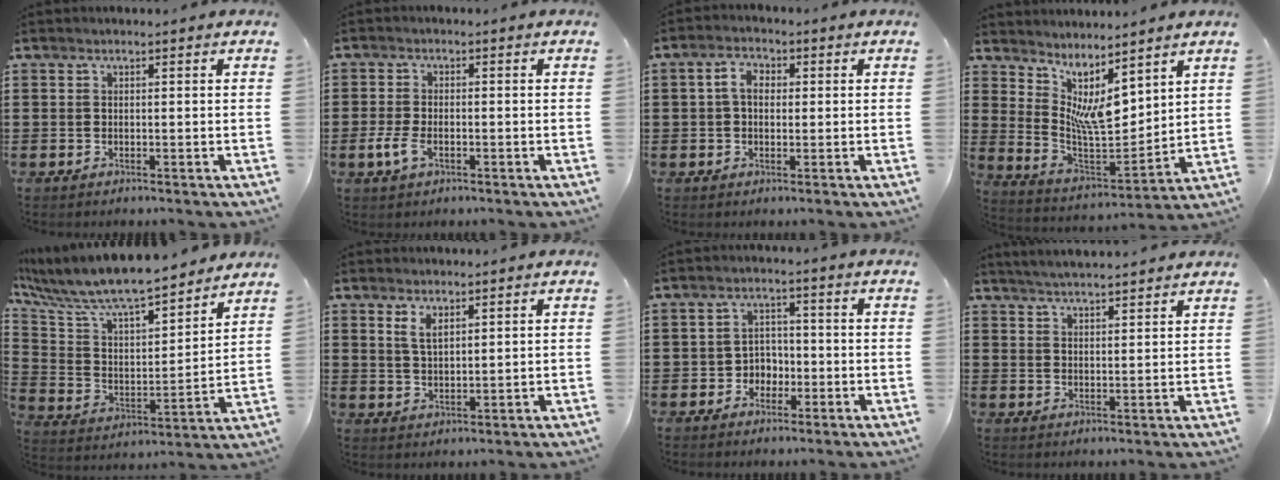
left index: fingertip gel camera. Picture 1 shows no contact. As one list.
[{"total": 3.8, "force": [-1.5, 1.9, 2.9], "torque": [-0.072, -0.003, -0.032]}, {"total": 3.9, "force": [0.4, 2.7, 2.9], "torque": [-0.064, 0.015, 0.001]}, {"total": 7.1, "force": [4.4, 2.3, 5.1], "torque": [-0.115, -0.029, 0.079]}, {"total": 8.4, "force": [7.7, 1.1, 3.3], "torque": [-0.101, -0.062, 0.128]}, {"total": 2.9, "force": [1.8, 1.1, 1.9], "torque": [-0.042, 0.004, 0.033]}, {"total": 3.4, "force": [-1.6, 2.8, 1.1], "torque": [-0.031, 0.006, -0.036]}, {"total": 3.3, "force": [3.2, -0.3, 0.4], "torque": [-0.017, -0.010, 0.059]}]